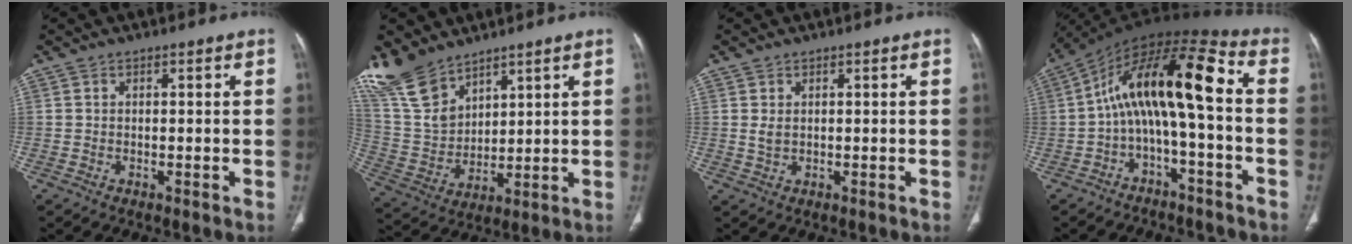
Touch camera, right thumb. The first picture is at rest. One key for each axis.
{"total": 14.2, "fx": 11.1, "fy": 7.0, "fz": 5.4, "tx": -0.096, "ty": -0.040, "tz": 0.243}
{"total": 1.5, "fx": 0.5, "fy": 1.0, "fz": 1.0, "tx": -0.020, "ty": 0.000, "tz": 0.016}
{"total": 15.4, "fx": -1.5, "fy": 4.8, "fz": 14.5, "tx": -0.245, "ty": 0.084, "tz": -0.034}